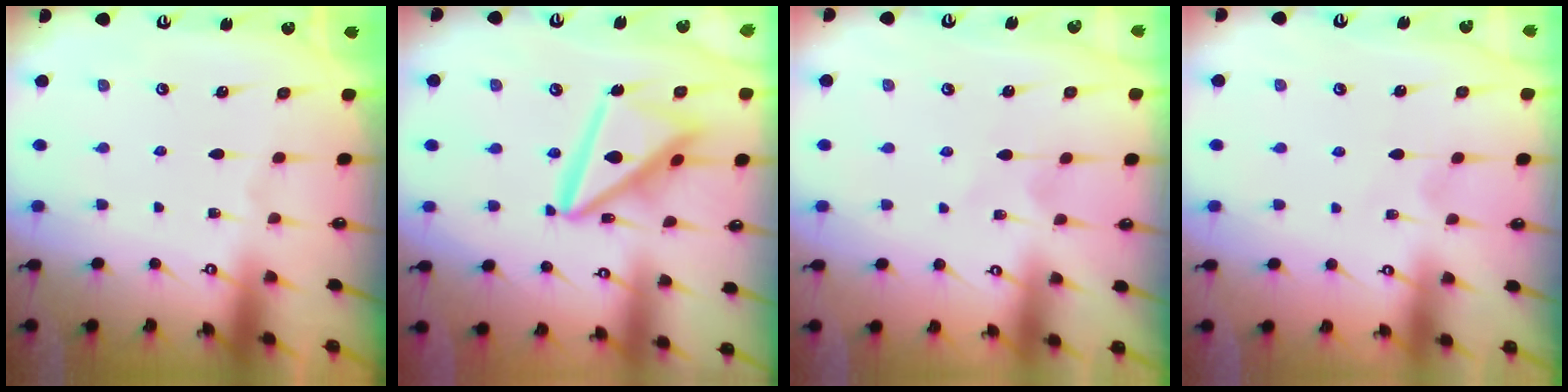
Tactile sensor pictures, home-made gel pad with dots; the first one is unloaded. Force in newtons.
{"total": 15.9, "press": 15.8, "slide": 1.8}
{"total": 2.8, "press": 2.8, "slide": 0.4}
{"total": 2.6, "press": 2.6, "slide": 0.3}